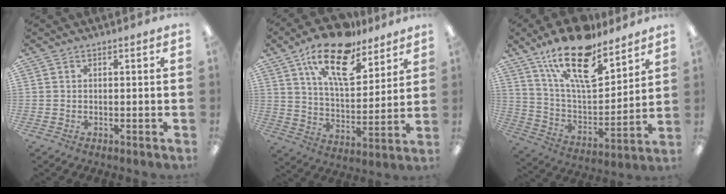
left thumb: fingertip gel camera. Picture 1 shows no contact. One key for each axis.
{"total": 19.3, "fx": 12.8, "fy": 8.4, "fz": 11.8, "tx": -0.195, "ty": -0.065, "tz": 0.219}
{"total": 21.2, "fx": 14.6, "fy": 8.2, "fz": 13.0, "tx": -0.225, "ty": -0.084, "tz": 0.253}